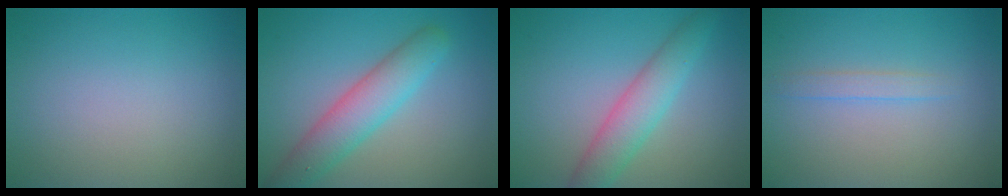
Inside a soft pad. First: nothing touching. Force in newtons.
{"total": 4.9, "press": 4.9, "slide": 0.1}
{"total": 4.1, "press": 4.1, "slide": 0.2}
{"total": 1.2, "press": 1.2, "slide": 0.1}